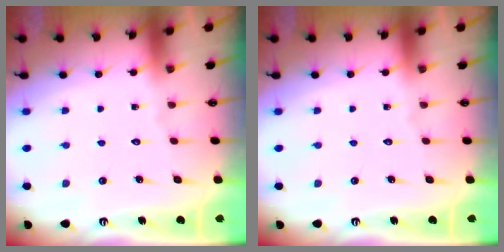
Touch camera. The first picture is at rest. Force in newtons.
{"total": 0.0}